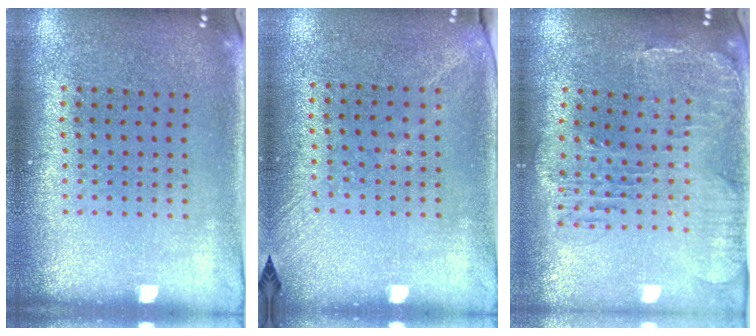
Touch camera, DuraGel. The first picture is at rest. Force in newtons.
{"total": 1.3, "press": 1.0, "slide": 0.9}
{"total": 1.4, "press": 1.3, "slide": 0.3}